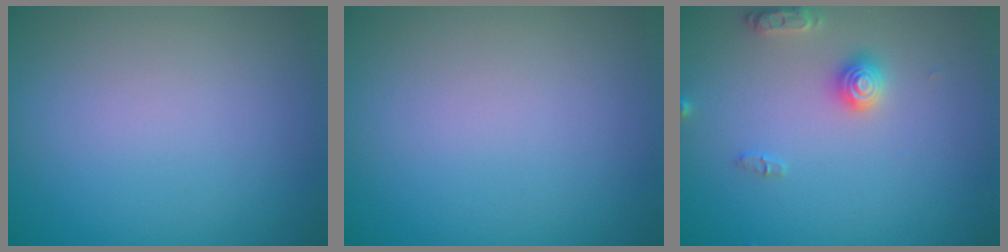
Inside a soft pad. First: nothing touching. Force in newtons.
{"total": 0.0}
{"total": 2.5, "press": 2.5, "slide": 0.4}